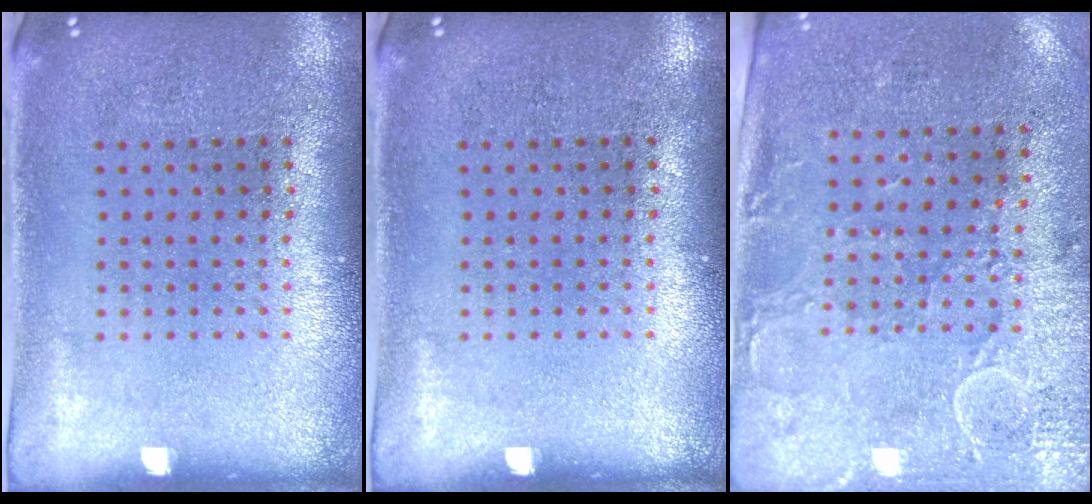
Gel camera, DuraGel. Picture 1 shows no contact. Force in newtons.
{"total": 0.0}
{"total": 2.9, "press": 2.4, "slide": 1.7}